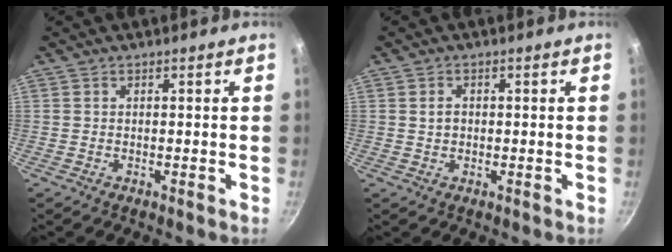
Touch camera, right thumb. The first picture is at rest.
{"total": 1.9, "force": [0.2, 1.4, 1.2], "torque": [-0.015, 0.002, 0.006]}